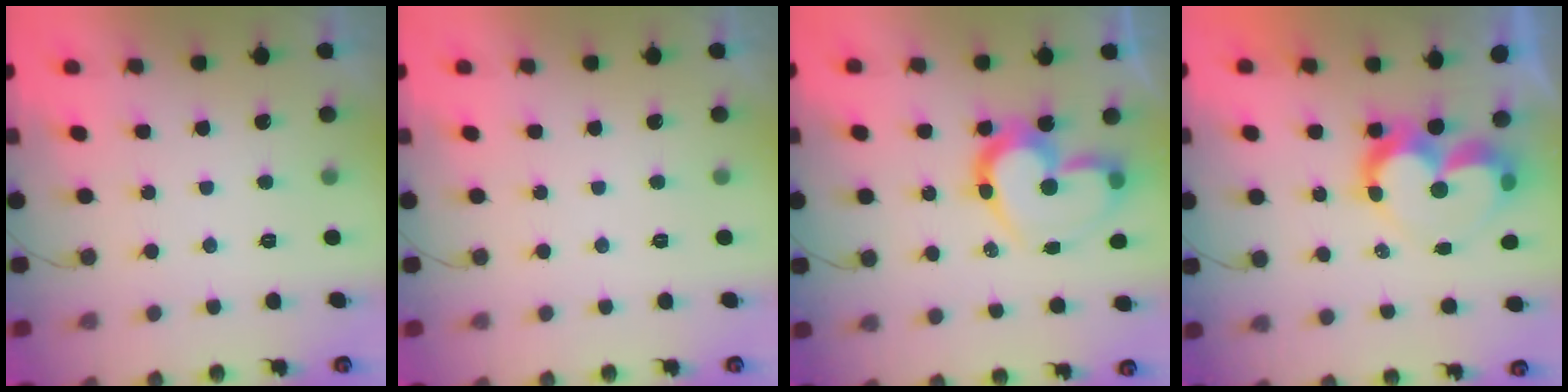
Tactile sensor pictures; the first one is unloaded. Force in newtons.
{"total": 0.0}
{"total": 16.2, "press": 16.1, "slide": 1.7}
{"total": 11.0, "press": 11.0, "slide": 0.8}